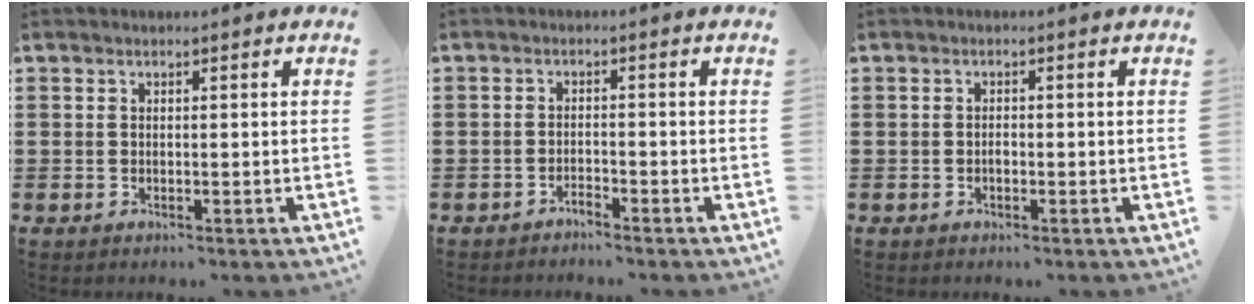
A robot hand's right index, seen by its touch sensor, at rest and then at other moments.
{"total": 1.5, "force": [-1.5, 0.0, 0.1], "torque": [-0.005, 0.004, -0.031]}
{"total": 0.9, "force": [-0.3, 0.3, 0.8], "torque": [-0.019, -0.007, -0.004]}